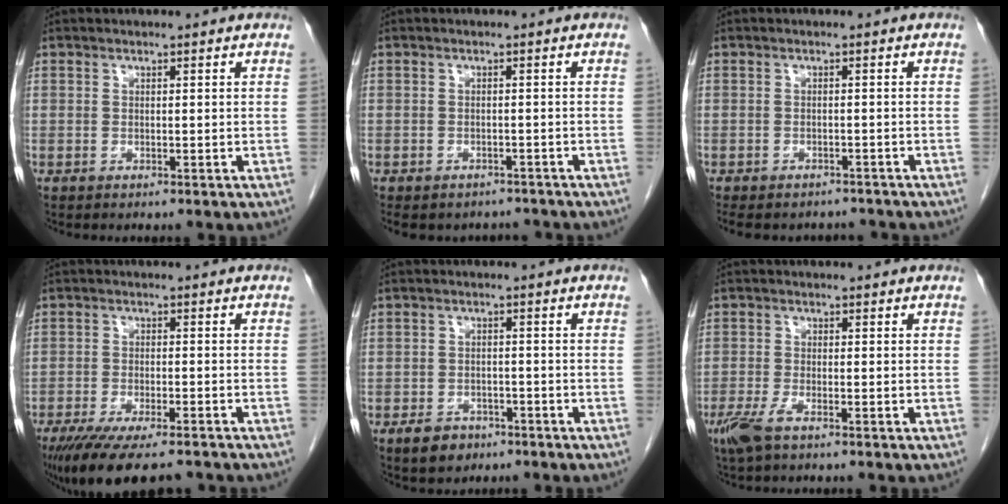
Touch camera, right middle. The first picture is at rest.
{"total": 8.2, "force": [-6.9, 4.1, 1.5], "torque": [-0.027, 0.002, -0.082]}
{"total": 8.7, "force": [-7.7, 3.4, 2.1], "torque": [-0.038, 0.003, -0.093]}
{"total": 13.7, "force": [-11.0, 3.0, 7.6], "torque": [-0.134, -0.027, -0.166]}
{"total": 3.9, "force": [-2.5, 2.6, 1.6], "torque": [-0.027, 0.004, -0.032]}
{"total": 3.8, "force": [-2.4, 0.9, 2.8], "torque": [-0.065, -0.009, -0.047]}